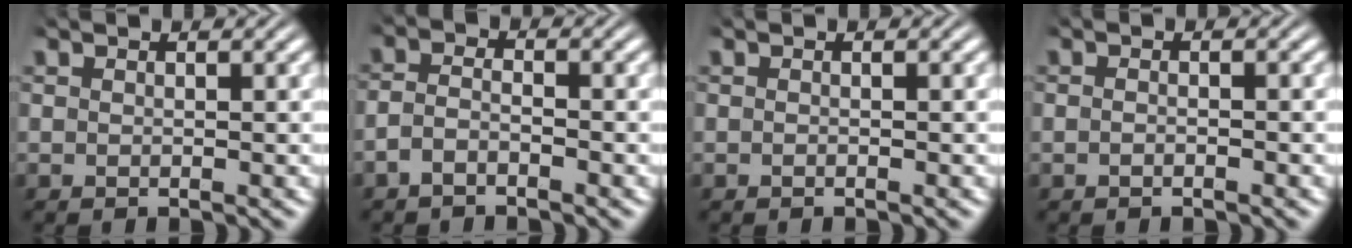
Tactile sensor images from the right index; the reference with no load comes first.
{"total": 2.6, "force": [-1.7, 1.4, 1.4], "torque": [-0.039, -0.010, -0.026]}
{"total": 0.0}
{"total": 0.9, "force": [-0.6, 0.1, 0.6], "torque": [-0.012, 0.005, -0.015]}